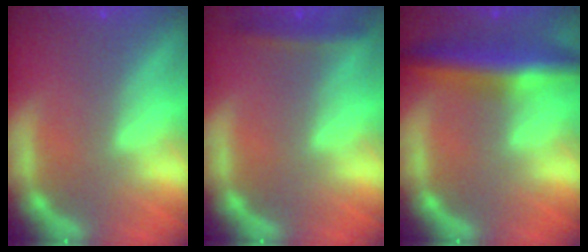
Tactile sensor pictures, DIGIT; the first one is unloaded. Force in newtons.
{"total": 1.9}
{"total": 6.5}